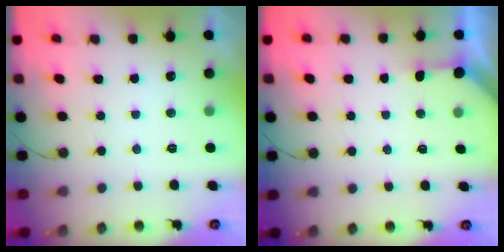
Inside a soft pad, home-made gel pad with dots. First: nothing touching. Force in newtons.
{"total": 2.3, "press": 2.3, "slide": 0.3}